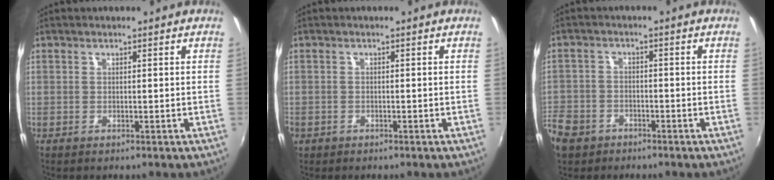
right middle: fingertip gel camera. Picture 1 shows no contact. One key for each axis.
{"total": 2.1, "fx": -1.2, "fy": 1.6, "fz": 0.7, "tx": -0.019, "ty": -0.003, "tz": -0.020}
{"total": 10.8, "fx": -5.6, "fy": 8.6, "fz": 3.4, "tx": -0.125, "ty": 0.011, "tz": -0.094}